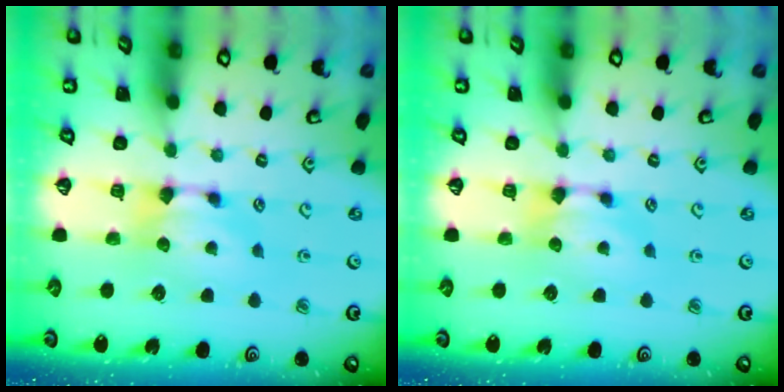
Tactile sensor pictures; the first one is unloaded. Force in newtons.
{"total": 0.0}